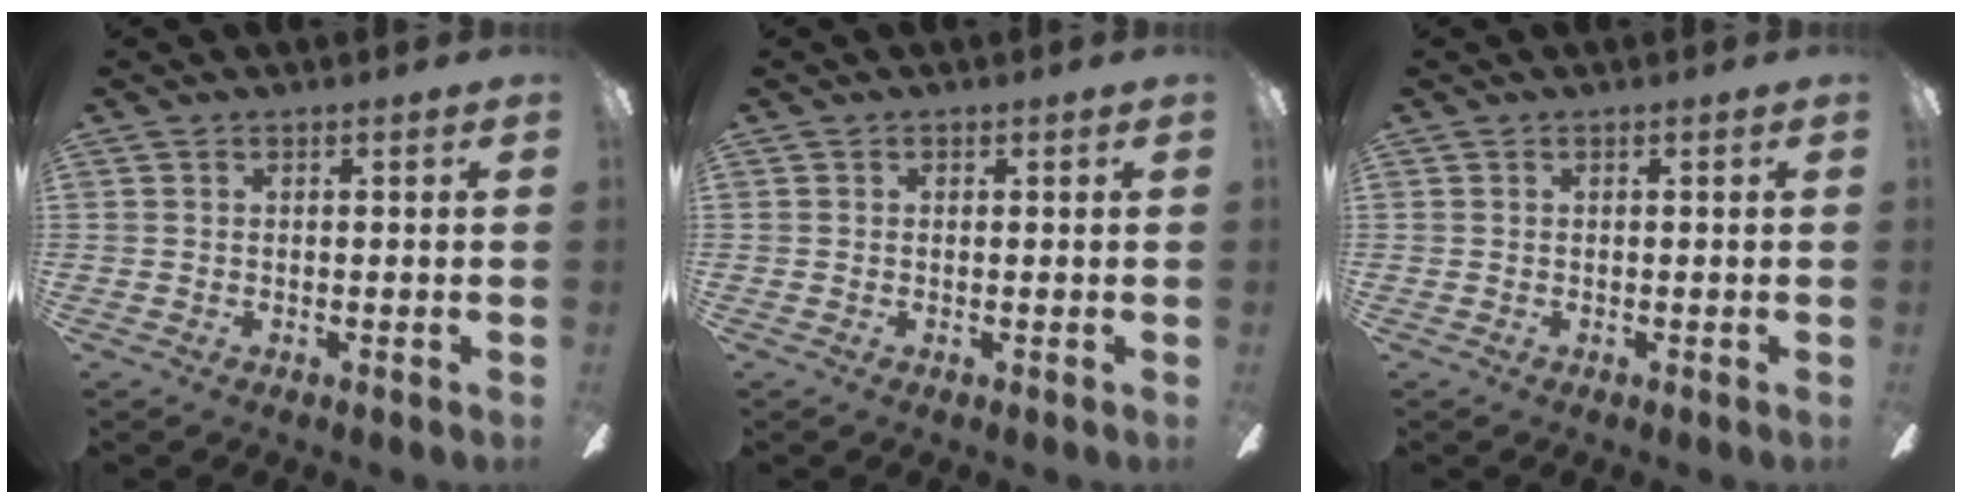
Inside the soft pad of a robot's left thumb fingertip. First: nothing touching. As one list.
[{"total": 0.0}, {"total": 0.0}]